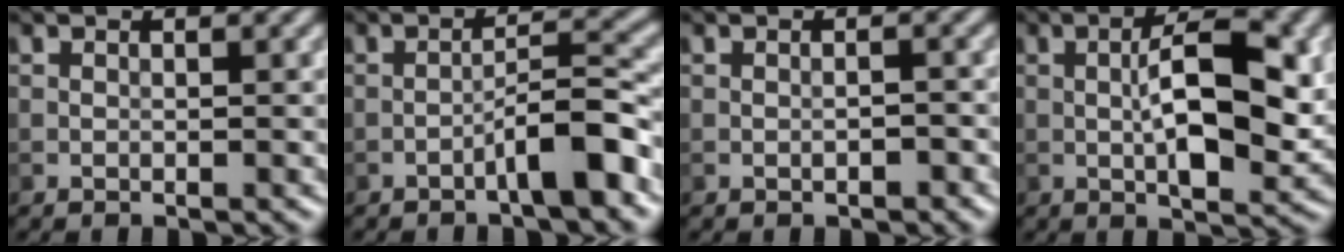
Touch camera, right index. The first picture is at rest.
{"total": 4.2, "force": [-2.3, 0.6, 3.4], "torque": [-0.055, 0.021, -0.041]}
{"total": 1.2, "force": [-0.5, 0.4, 1.0], "torque": [-0.018, 0.001, -0.009]}
{"total": 7.7, "force": [0.1, 2.7, 7.2], "torque": [-0.122, 0.002, 0.001]}